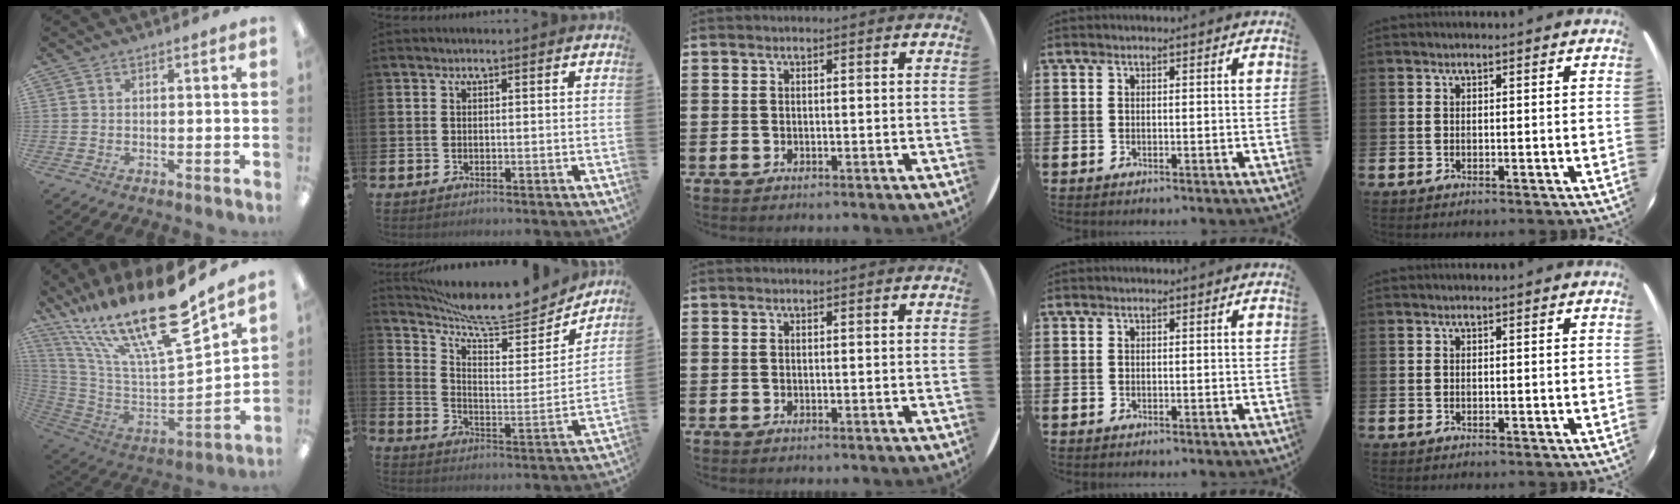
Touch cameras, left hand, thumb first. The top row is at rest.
{"thumb": {"total": 25.2, "force": [17.4, 6.1, 17.2], "torque": [-0.309, -0.124, 0.294]}, "index": {"total": 9.4, "force": [8.9, 1.5, 2.5], "torque": [-0.073, -0.078, 0.150]}}